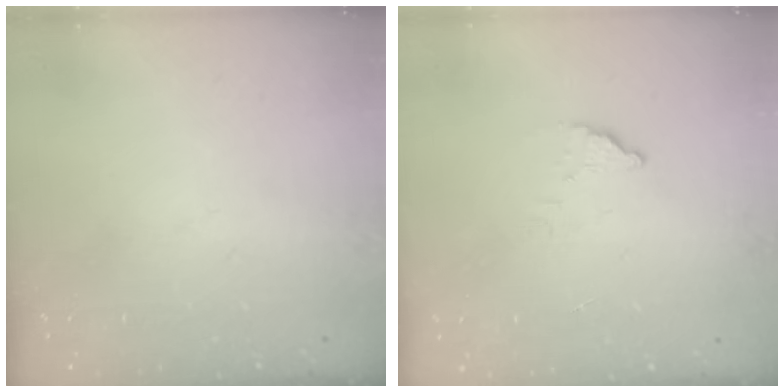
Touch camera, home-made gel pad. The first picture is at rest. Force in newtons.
{"total": 2.8, "press": 2.8, "slide": 0.1}